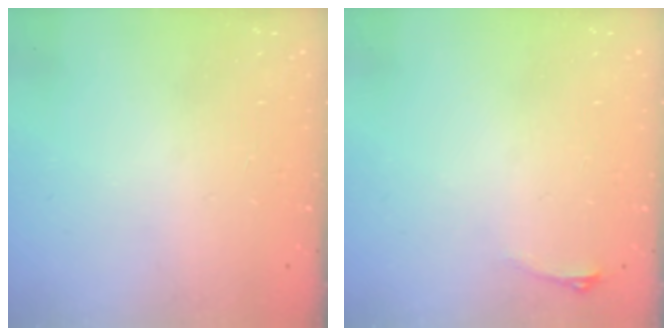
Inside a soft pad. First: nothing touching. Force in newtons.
{"total": 2.9, "press": 2.6, "slide": 1.5}